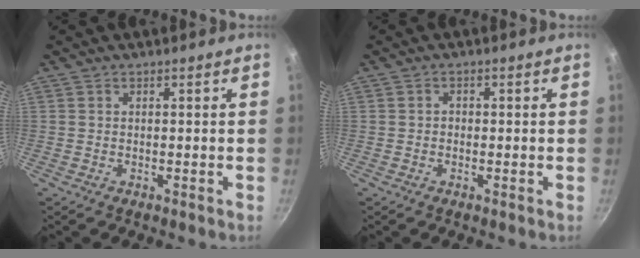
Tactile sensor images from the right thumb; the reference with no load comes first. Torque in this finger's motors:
{"motor_torque": [-0.27, -0.18, 0.29, 0.17, -0.07]}